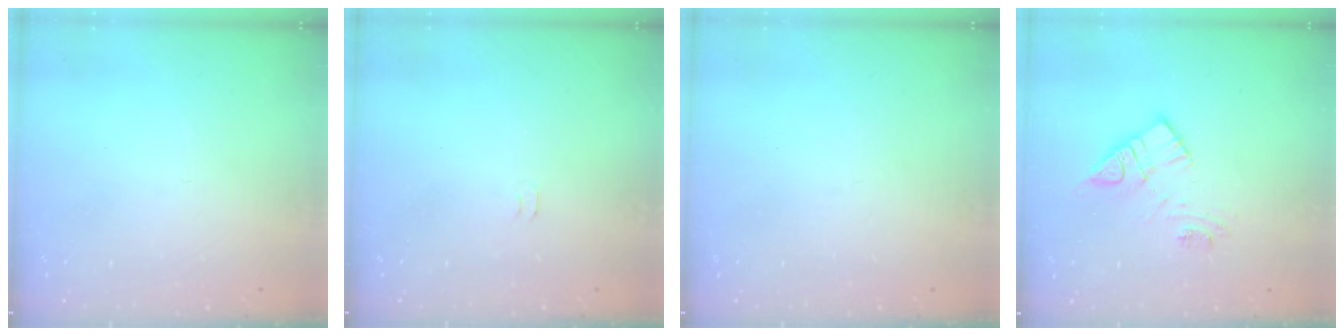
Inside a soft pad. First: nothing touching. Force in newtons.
{"total": 4.0, "press": 4.0, "slide": 0.6}
{"total": 0.0}
{"total": 11.6, "press": 11.6, "slide": 0.9}